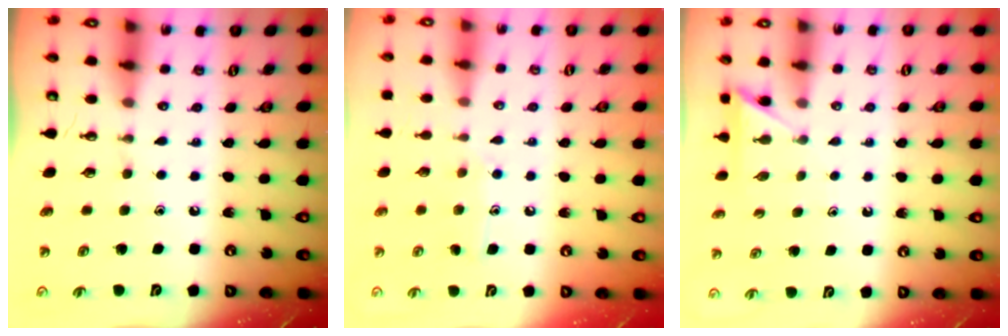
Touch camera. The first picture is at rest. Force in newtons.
{"total": 7.6, "press": 7.6, "slide": 0.5}
{"total": 3.6, "press": 3.6, "slide": 0.4}